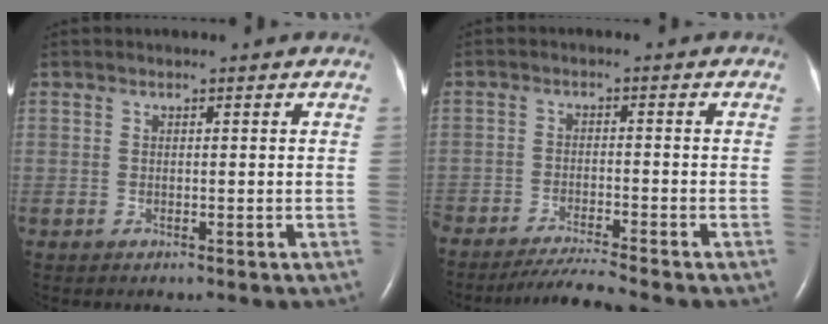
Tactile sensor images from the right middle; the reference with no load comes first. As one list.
[{"total": 5.3, "force": [-4.8, -1.6, 1.6], "torque": [-0.028, -0.021, -0.087]}]